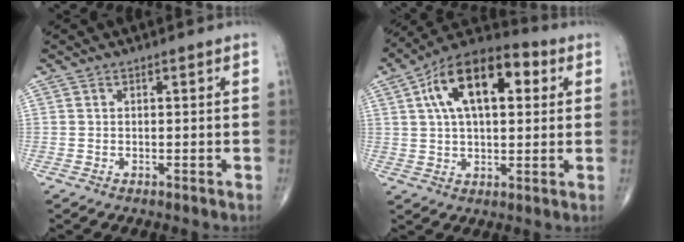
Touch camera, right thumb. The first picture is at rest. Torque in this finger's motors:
{"motor_torque": [0.61, 3.61, 1.69, 0.63, 0.13]}